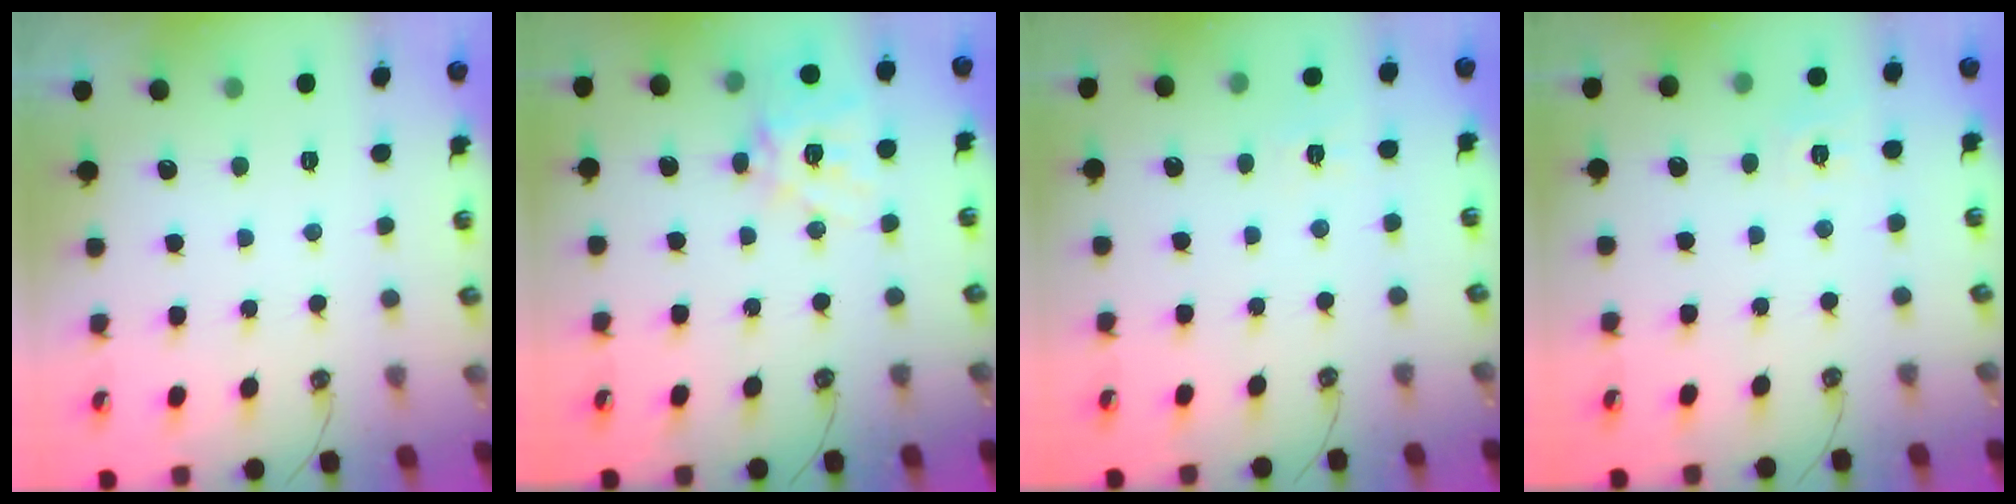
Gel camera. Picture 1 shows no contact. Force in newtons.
{"total": 15.5, "press": 15.3, "slide": 2.2}
{"total": 3.4, "press": 3.4, "slide": 0.6}
{"total": 6.2, "press": 6.1, "slide": 0.6}